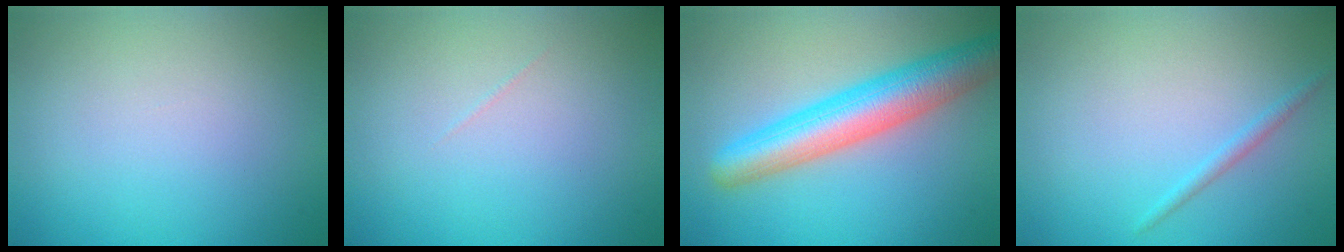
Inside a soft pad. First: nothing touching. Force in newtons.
{"total": 0.0}
{"total": 7.1, "press": 7.1, "slide": 0.1}
{"total": 1.0, "press": 1.0, "slide": 0.0}